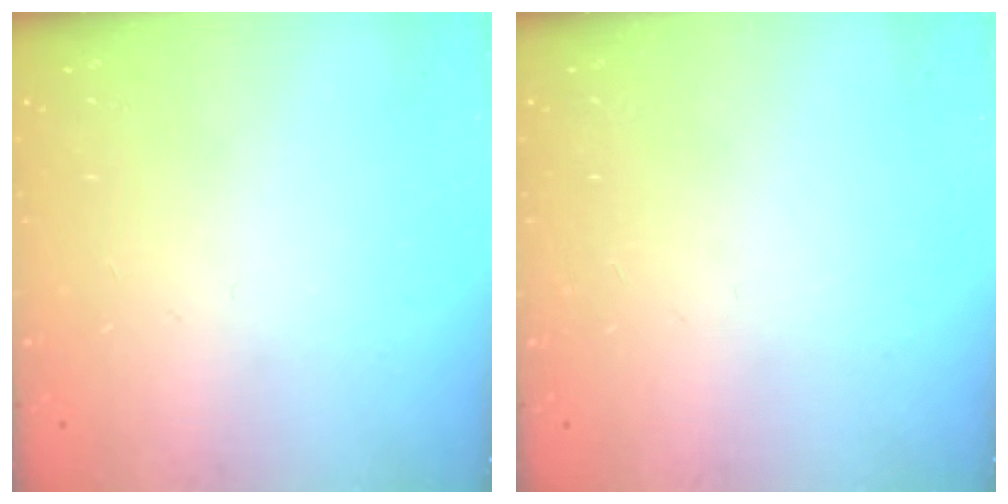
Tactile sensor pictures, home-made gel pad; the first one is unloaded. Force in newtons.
{"total": 0.0}